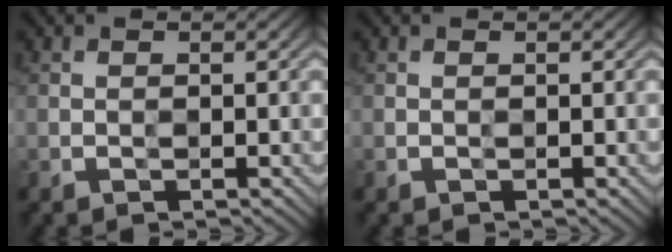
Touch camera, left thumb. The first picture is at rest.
{"total": 0.0}